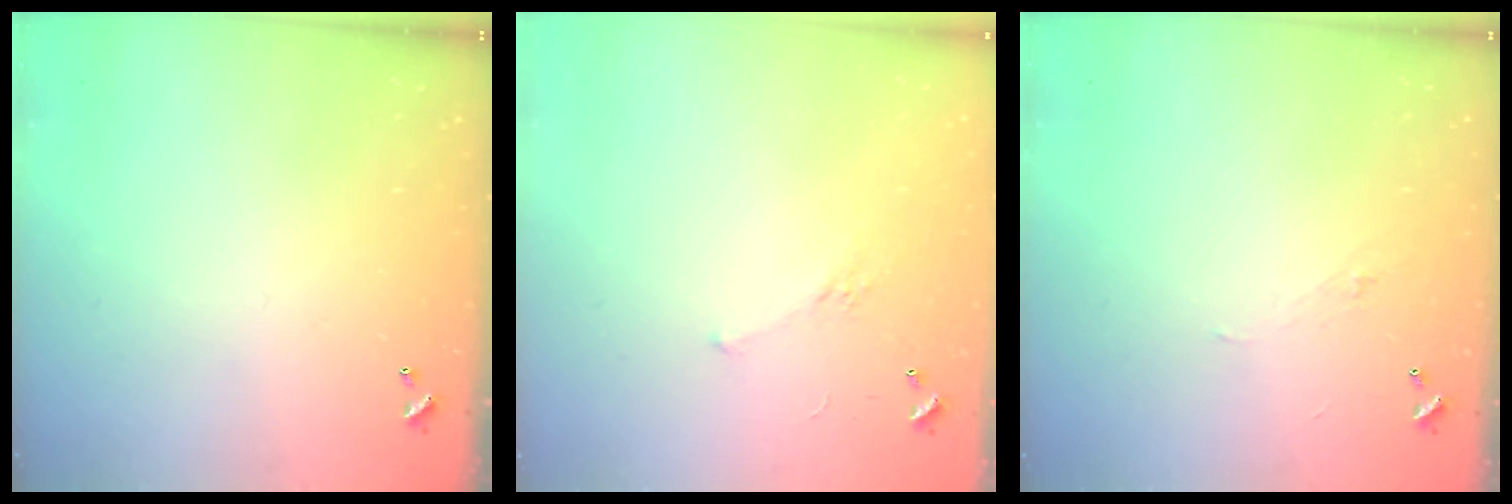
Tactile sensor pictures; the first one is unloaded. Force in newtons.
{"total": 2.8, "press": 2.6, "slide": 1.1}
{"total": 2.0, "press": 1.9, "slide": 0.5}